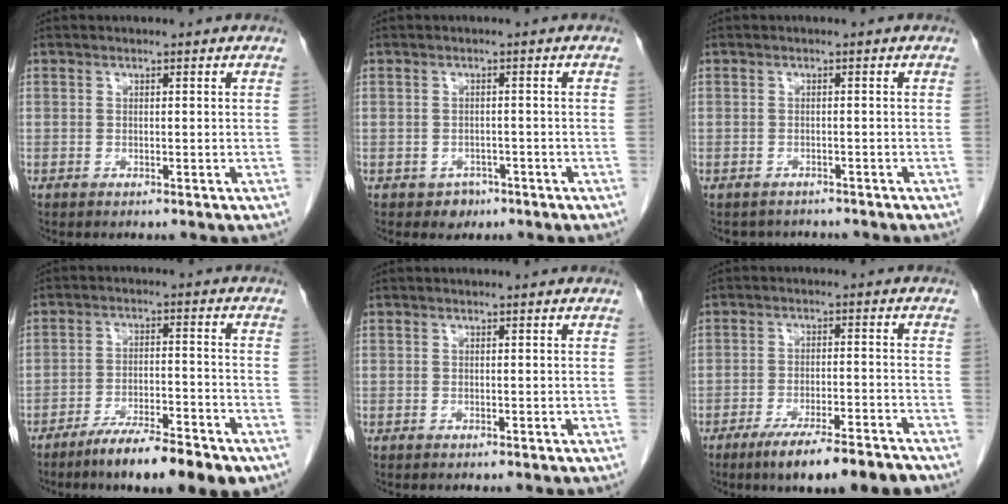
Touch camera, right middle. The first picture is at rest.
{"total": 1.7, "force": [-1.0, 1.3, 0.4], "torque": [-0.007, 0.004, -0.010]}
{"total": 3.2, "force": [-2.9, 1.4, 0.1], "torque": [-0.002, 0.001, -0.039]}
{"total": 10.7, "force": [-7.8, 1.6, 7.1], "torque": [-0.104, -0.010, -0.127]}
{"total": 0.0}
{"total": 10.5, "force": [-8.1, 1.2, 6.6], "torque": [-0.091, -0.014, -0.126]}